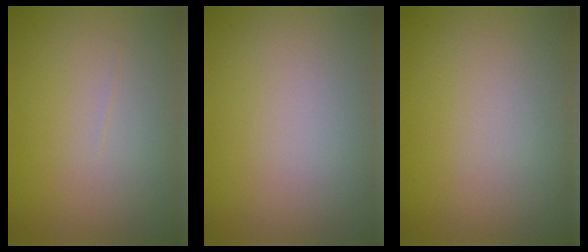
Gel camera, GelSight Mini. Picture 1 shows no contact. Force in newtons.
{"total": 0.0}
{"total": 0.0}